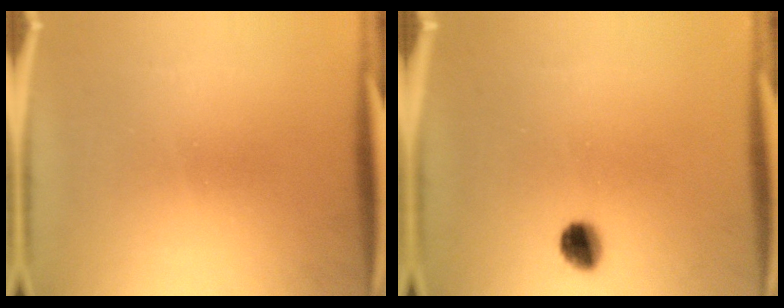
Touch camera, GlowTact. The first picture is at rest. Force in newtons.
{"total": 4.2}